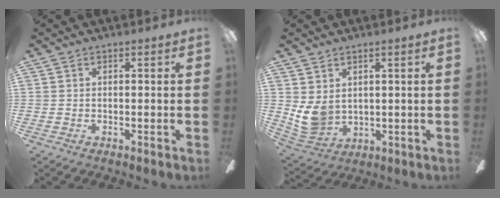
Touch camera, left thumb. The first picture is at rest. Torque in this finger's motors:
{"motor_torque": [1.02, 1.17, 0.61, -0.30, 0.07]}